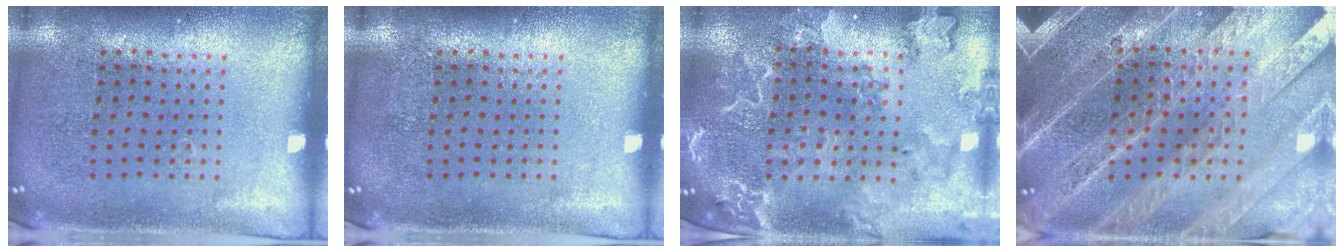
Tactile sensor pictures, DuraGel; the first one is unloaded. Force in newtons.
{"total": 0.0}
{"total": 2.6, "press": 2.5, "slide": 0.9}
{"total": 4.8, "press": 4.3, "slide": 2.2}